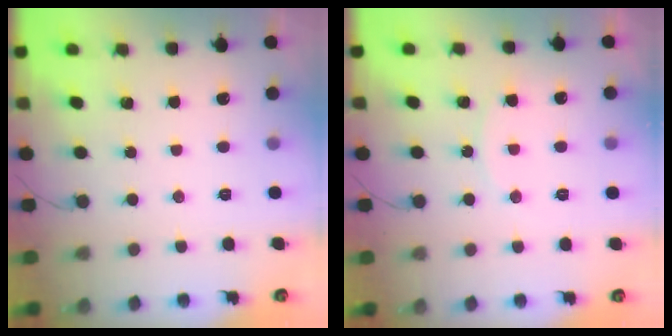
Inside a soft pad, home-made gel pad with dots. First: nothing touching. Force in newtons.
{"total": 6.1, "press": 6.1, "slide": 0.4}